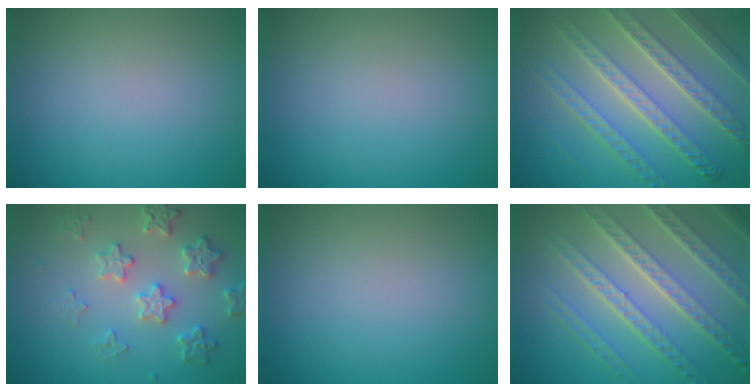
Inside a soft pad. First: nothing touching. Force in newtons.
{"total": 0.0}
{"total": 8.2, "press": 6.2, "slide": 5.4}
{"total": 3.5, "press": 3.5, "slide": 0.5}
{"total": 0.0}
{"total": 8.0, "press": 5.6, "slide": 5.8}